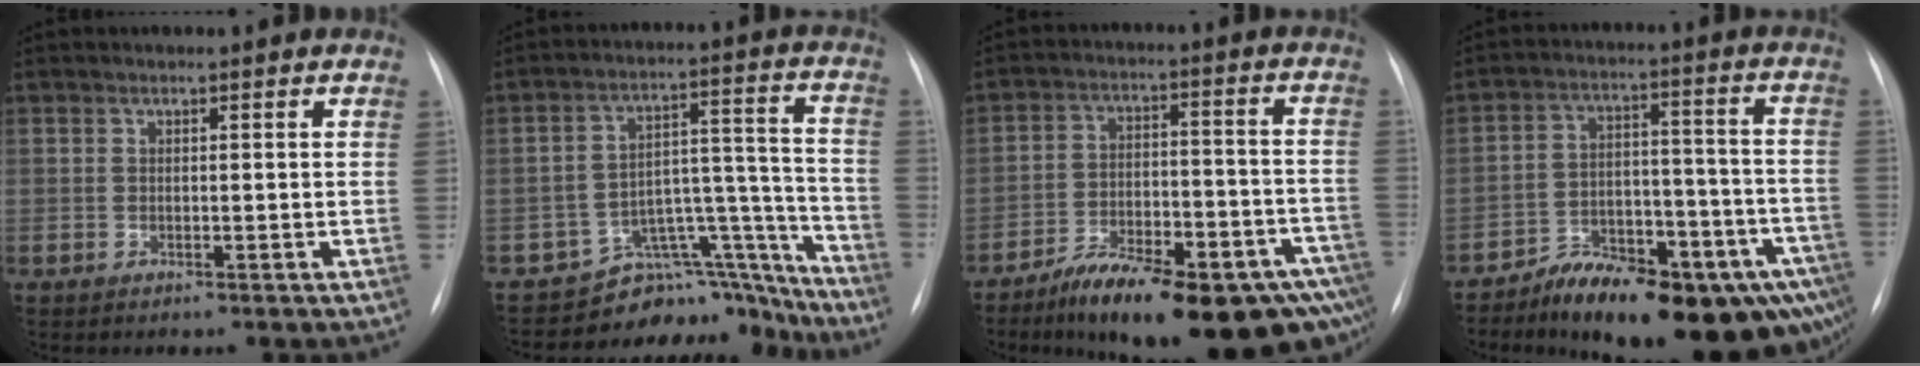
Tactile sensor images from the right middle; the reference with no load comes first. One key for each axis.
{"total": 12.9, "fx": -12.2, "fy": 4.4, "fz": 0.4, "tx": 0.026, "ty": 0.095, "tz": -0.176}
{"total": 22.1, "fx": -15.0, "fy": 6.5, "fz": 14.9, "tx": -0.160, "ty": 0.025, "tz": -0.219}
{"total": 21.7, "fx": -15.0, "fy": 7.2, "fz": 13.9, "tx": -0.129, "ty": 0.033, "tz": -0.214}